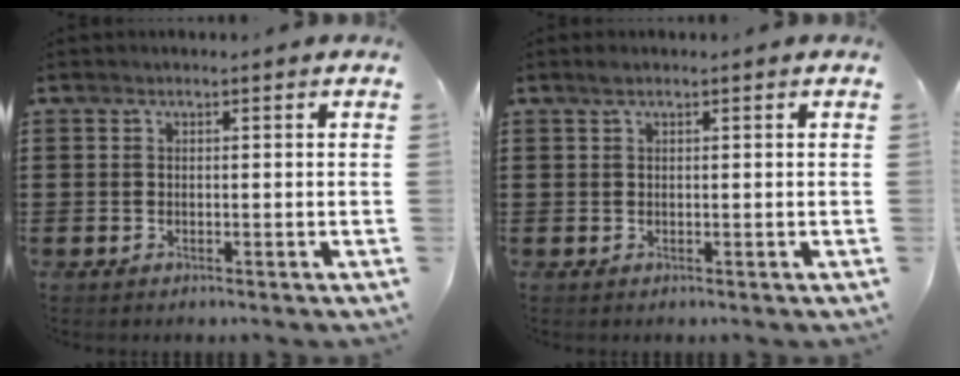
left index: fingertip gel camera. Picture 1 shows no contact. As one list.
[{"total": 0.9, "force": [0.6, 0.2, 0.7], "torque": [-0.015, 0.003, 0.010]}]